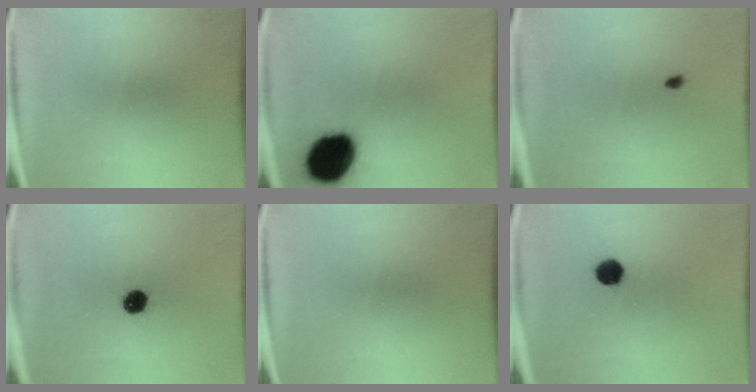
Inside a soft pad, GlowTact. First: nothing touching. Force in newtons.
{"total": 17.1}
{"total": 1.4}
{"total": 5.0}
{"total": 0.0}
{"total": 4.7}